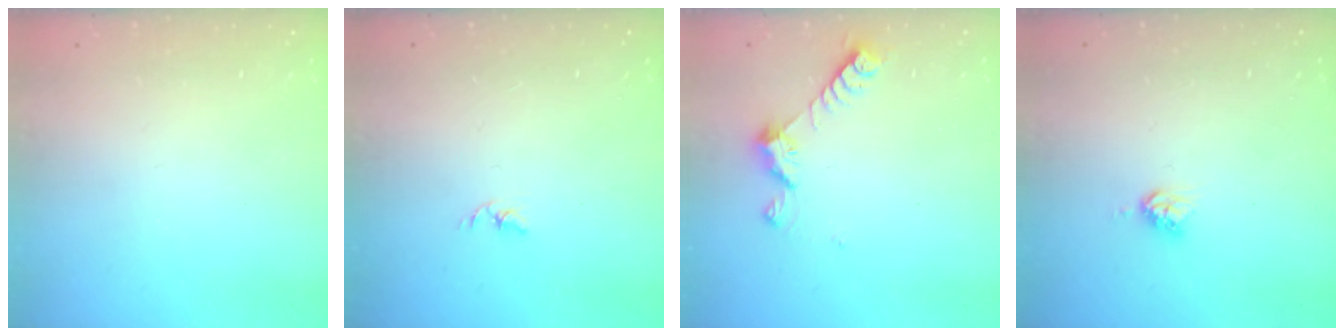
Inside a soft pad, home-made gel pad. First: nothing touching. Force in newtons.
{"total": 1.8, "press": 1.7, "slide": 0.3}
{"total": 7.2, "press": 7.2, "slide": 0.5}
{"total": 4.4, "press": 4.3, "slide": 0.6}